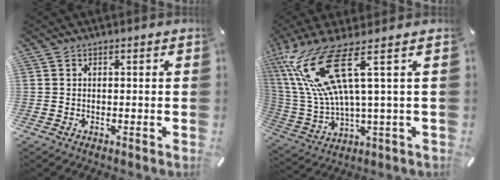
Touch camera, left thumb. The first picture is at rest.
{"total": 19.3, "force": [7.2, 5.4, 17.0], "torque": [-0.384, -0.028, 0.111]}